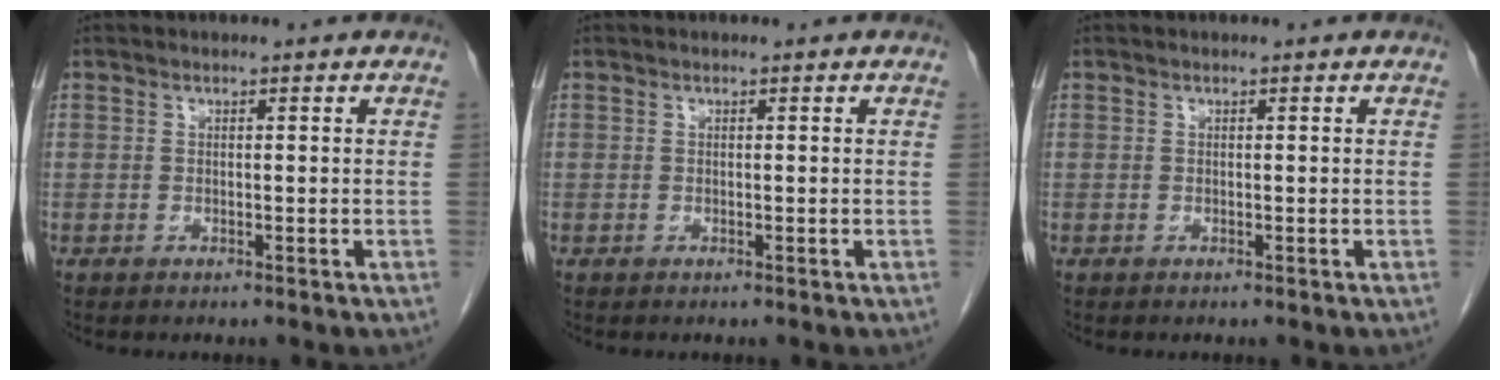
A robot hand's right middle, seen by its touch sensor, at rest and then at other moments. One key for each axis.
{"total": 0.0}
{"total": 0.0}